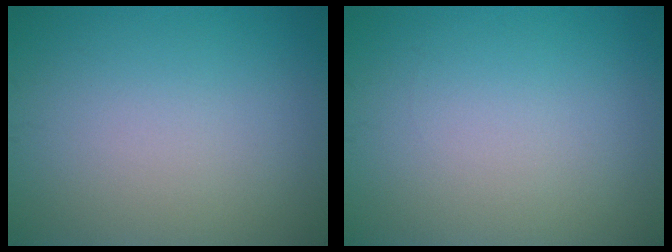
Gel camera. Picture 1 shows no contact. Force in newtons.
{"total": 0.0}